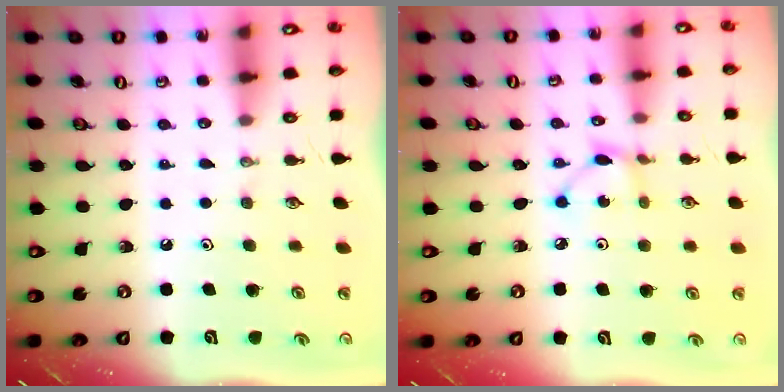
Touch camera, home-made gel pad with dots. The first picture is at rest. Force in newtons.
{"total": 2.7, "press": 2.7, "slide": 0.1}